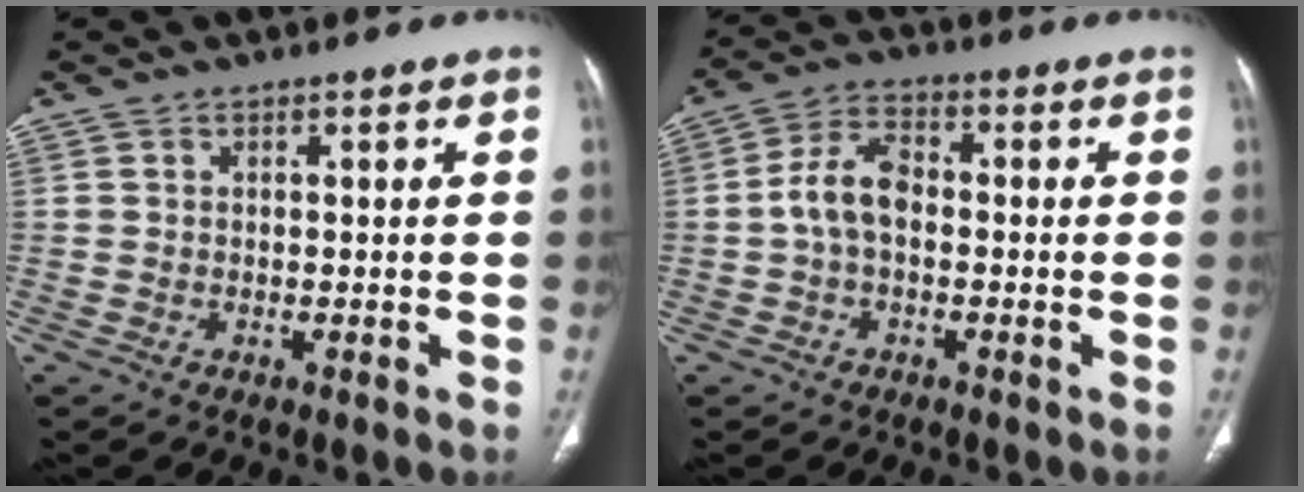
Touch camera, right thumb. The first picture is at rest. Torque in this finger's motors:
{"motor_torque": [0.87, 1.61, 0.82, -0.37, 0.06]}